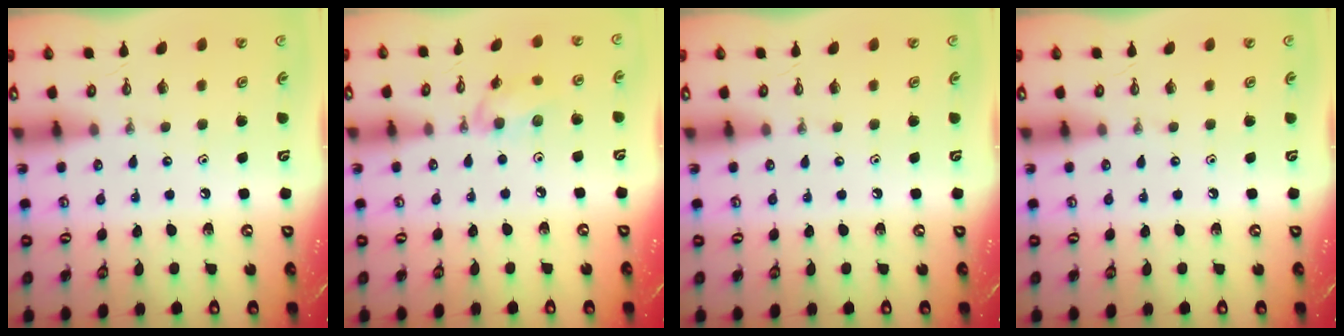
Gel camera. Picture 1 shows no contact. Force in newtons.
{"total": 7.9, "press": 7.8, "slide": 1.2}
{"total": 0.0}
{"total": 0.0}